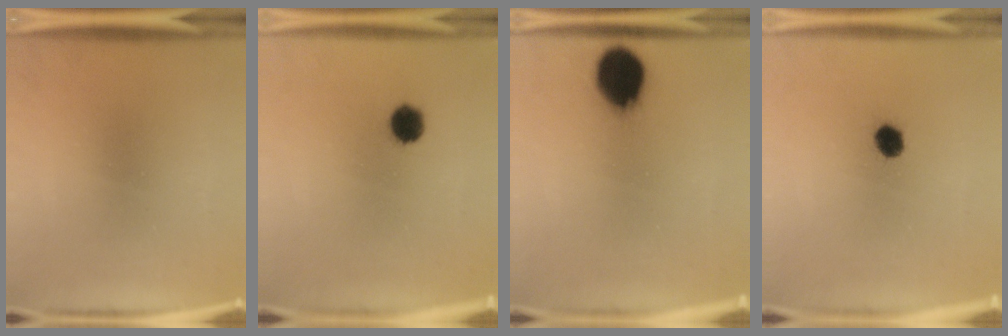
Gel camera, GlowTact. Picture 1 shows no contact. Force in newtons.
{"total": 4.6}
{"total": 12.9}
{"total": 3.4}